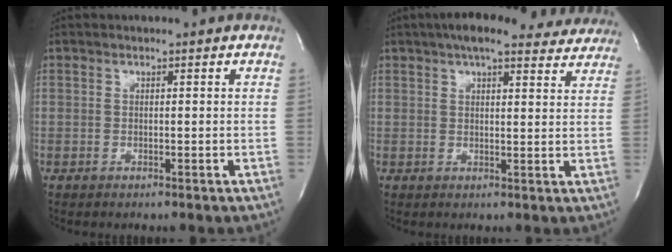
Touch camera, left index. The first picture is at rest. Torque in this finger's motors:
{"motor_torque": [-0.19, -0.17, 0.31, 0.05]}